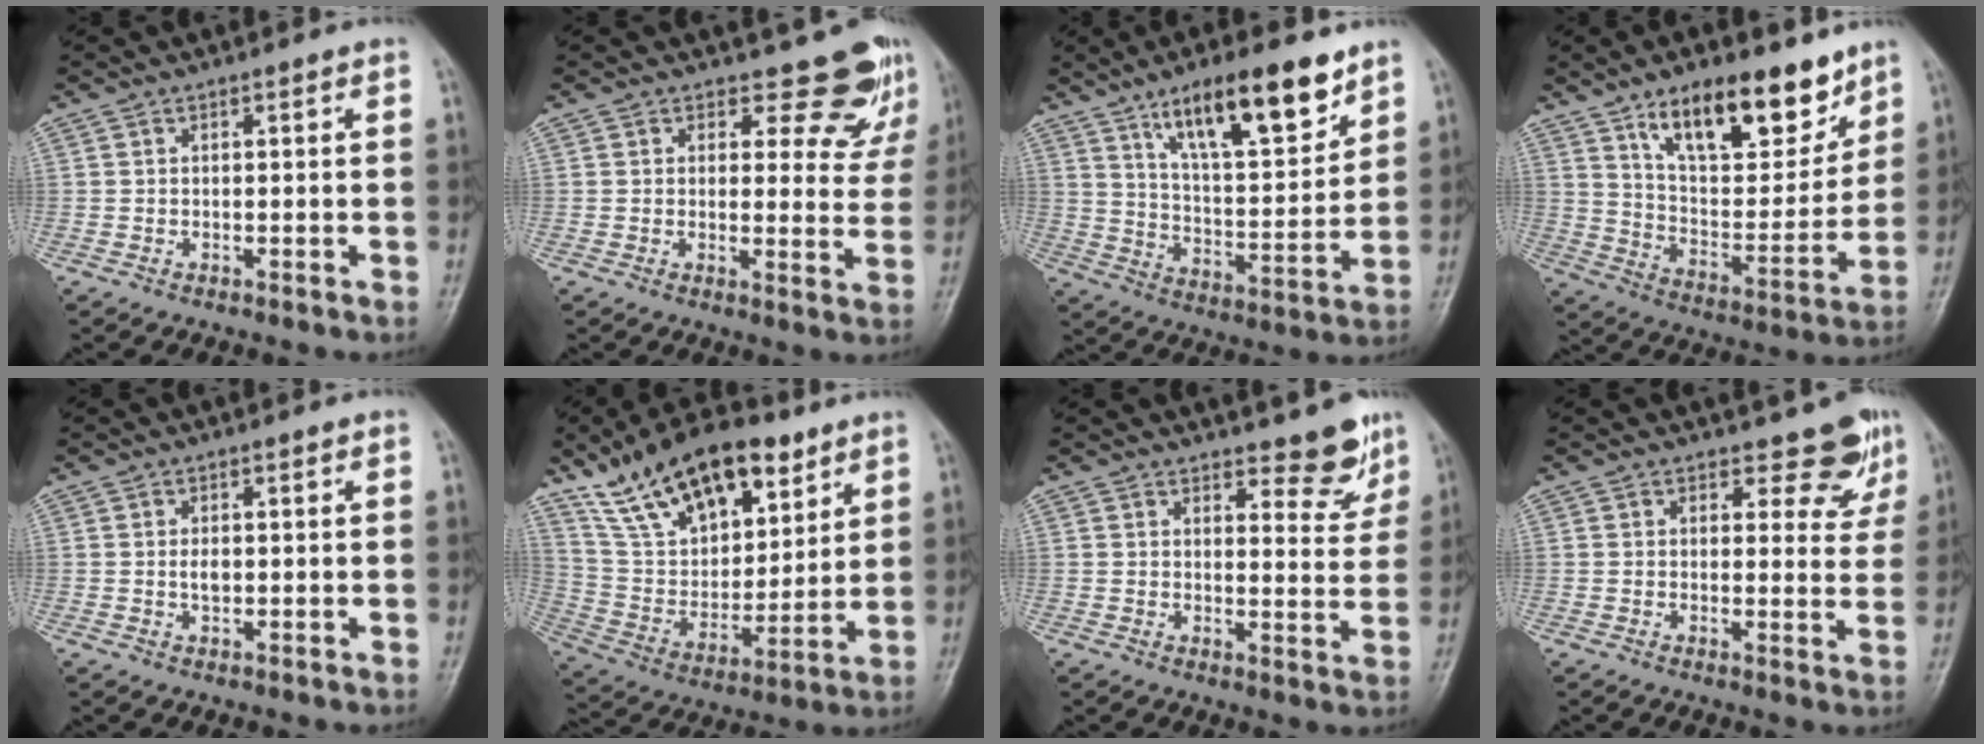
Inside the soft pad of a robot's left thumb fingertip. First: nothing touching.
{"total": 8.7, "force": [7.7, 3.9, 1.2], "torque": [0.029, -0.061, 0.073]}
{"total": 16.8, "force": [10.7, 5.0, 11.8], "torque": [-0.164, -0.055, 0.187]}
{"total": 18.7, "force": [12.2, 7.9, 11.9], "torque": [-0.135, -0.075, 0.210]}
{"total": 2.0, "force": [0.2, 1.2, 1.6], "torque": [-0.026, -0.002, 0.004]}
{"total": 22.7, "force": [14.0, 11.0, 14.1], "torque": [-0.205, -0.043, 0.256]}
{"total": 6.7, "force": [5.5, 2.6, 2.9], "torque": [-0.007, -0.044, 0.071]}
{"total": 5.8, "force": [4.8, 2.9, 1.3], "torque": [0.017, -0.037, 0.049]}